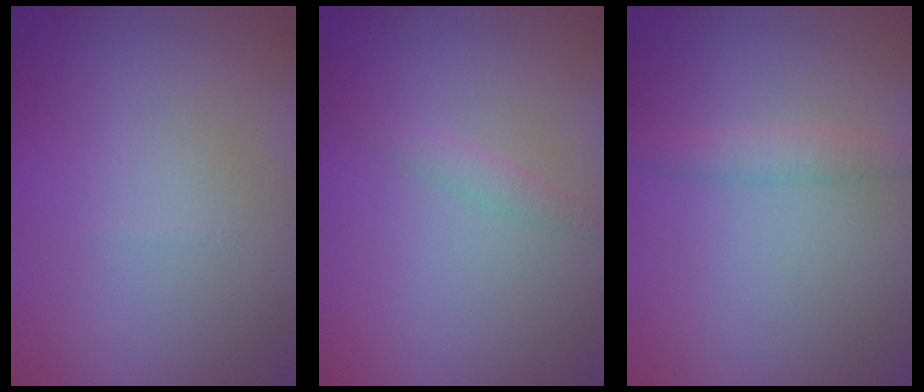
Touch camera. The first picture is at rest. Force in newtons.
{"total": 1.0, "press": 1.0, "slide": 0.1}
{"total": 1.7, "press": 1.7, "slide": 0.1}